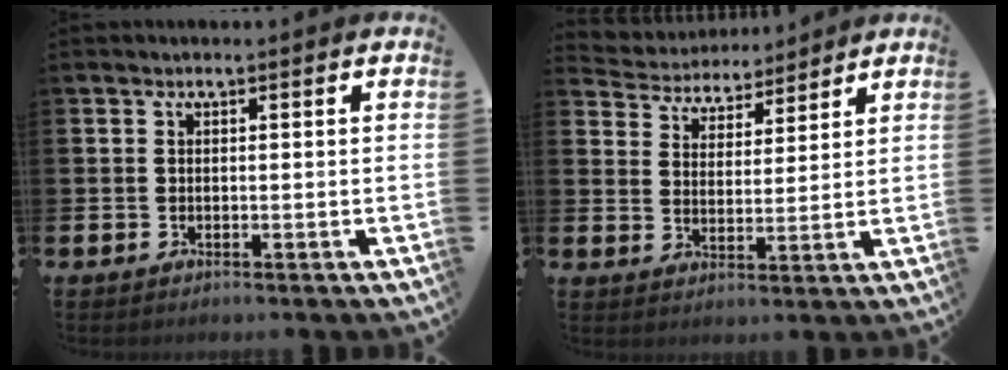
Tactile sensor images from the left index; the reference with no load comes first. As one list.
[{"total": 4.4, "force": [4.1, 1.4, -0.5], "torque": [-0.020, -0.030, 0.072]}]